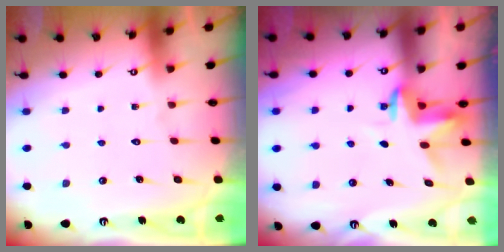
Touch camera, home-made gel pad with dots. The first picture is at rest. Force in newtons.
{"total": 3.6, "press": 3.6, "slide": 0.2}